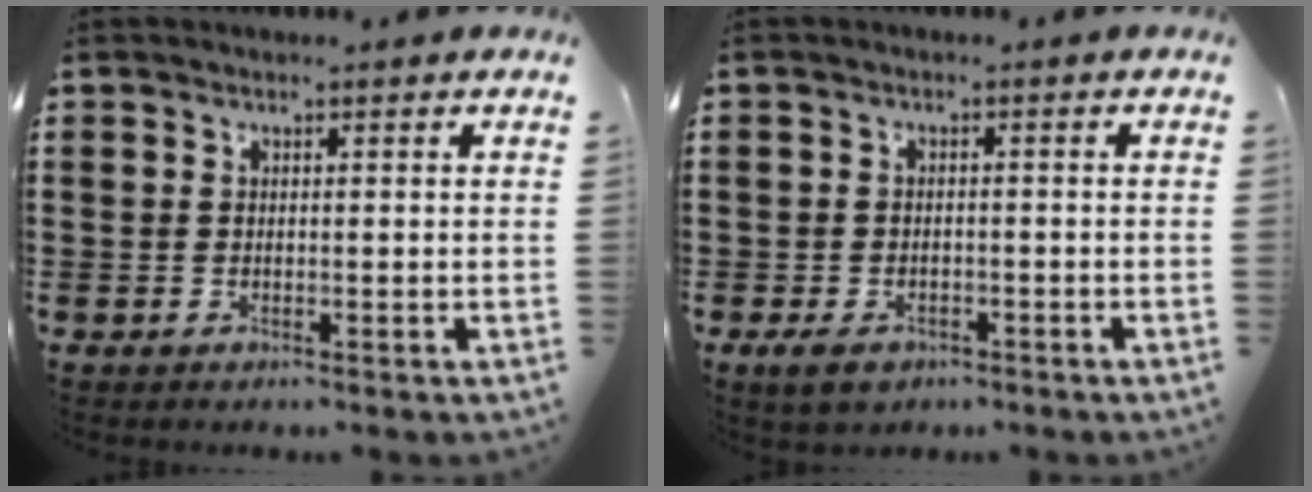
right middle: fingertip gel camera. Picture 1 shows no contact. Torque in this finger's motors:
{"motor_torque": [0.94, -0.46, 0.05, 0.06]}